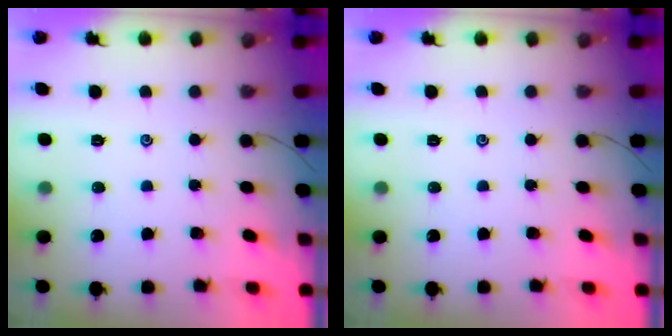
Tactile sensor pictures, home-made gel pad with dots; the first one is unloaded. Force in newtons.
{"total": 0.0}